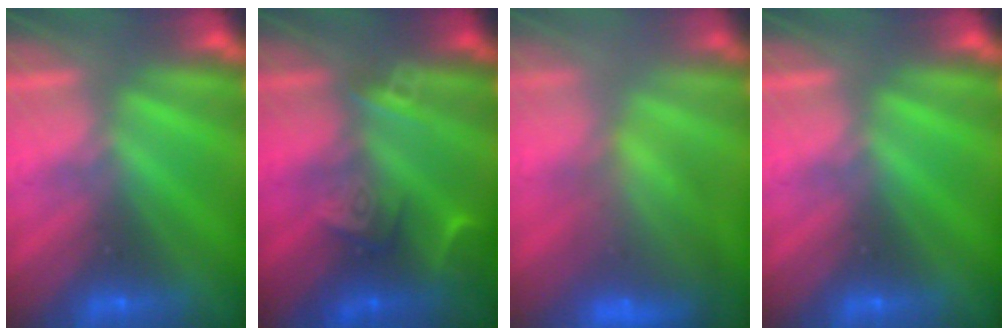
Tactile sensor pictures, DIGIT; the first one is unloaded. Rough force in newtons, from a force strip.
{"total": 2.4}
{"total": 8.1}
{"total": 0.0}